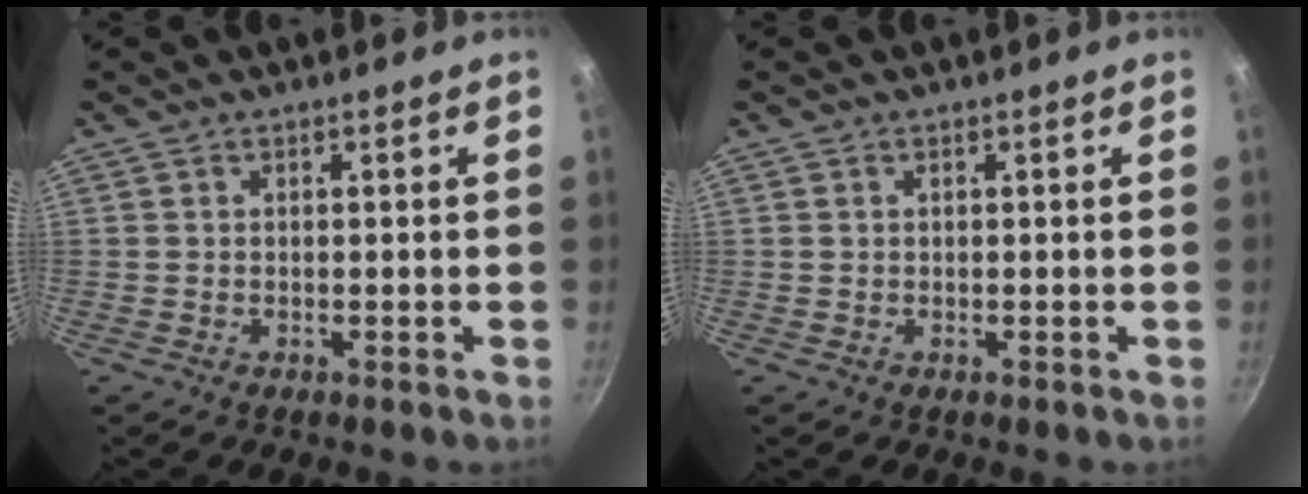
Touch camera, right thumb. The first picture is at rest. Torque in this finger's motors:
{"motor_torque": [-0.07, -0.17, -0.26, 0.12, 0.03]}